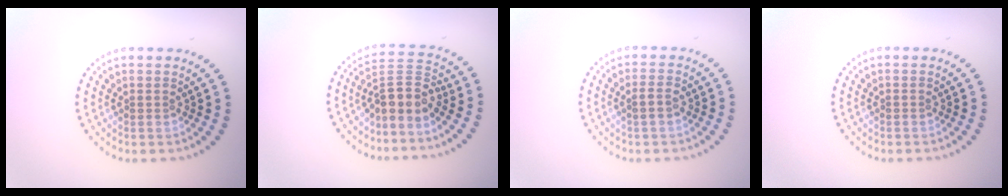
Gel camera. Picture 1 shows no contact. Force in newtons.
{"total": 3.4, "press": 2.6, "slide": 2.2}
{"total": 0.8, "press": 0.8, "slide": 0.2}
{"total": 0.0}